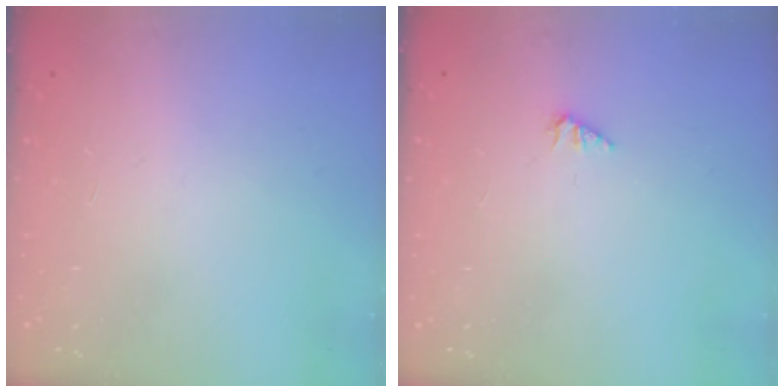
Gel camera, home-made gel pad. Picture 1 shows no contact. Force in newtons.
{"total": 1.1, "press": 1.1, "slide": 0.1}